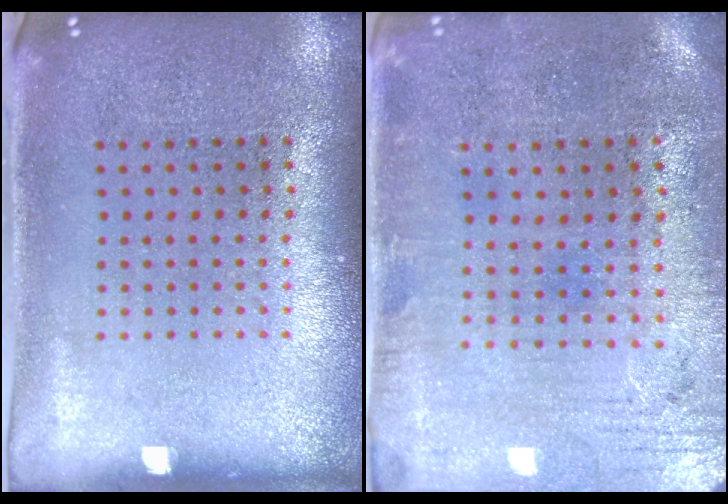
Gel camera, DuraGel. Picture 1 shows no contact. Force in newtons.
{"total": 0.6, "press": 0.4, "slide": 0.5}